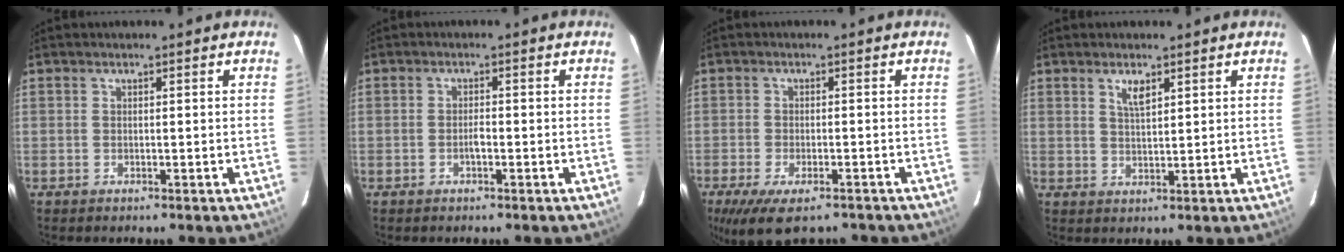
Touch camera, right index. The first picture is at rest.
{"total": 1.6, "force": [-0.7, 0.5, 1.4], "torque": [-0.028, 0.002, -0.013]}
{"total": 10.3, "force": [-7.3, 3.9, 6.2], "torque": [-0.139, -0.034, -0.119]}
{"total": 3.0, "force": [1.8, 1.0, 2.2], "torque": [-0.039, 0.000, 0.034]}